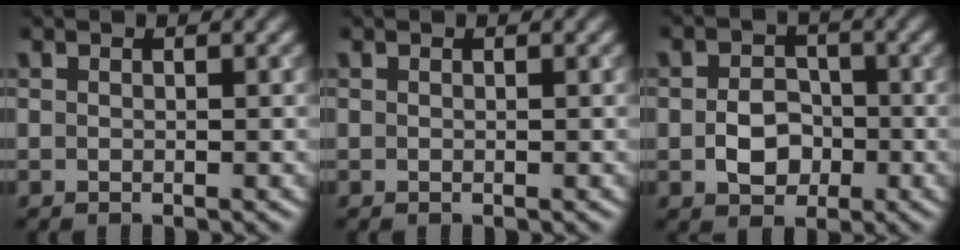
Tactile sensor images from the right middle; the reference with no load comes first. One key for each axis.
{"total": 0.0}
{"total": 3.5, "fx": -0.9, "fy": 2.7, "fz": 2.0, "tx": -0.030, "ty": 0.001, "tz": -0.018}